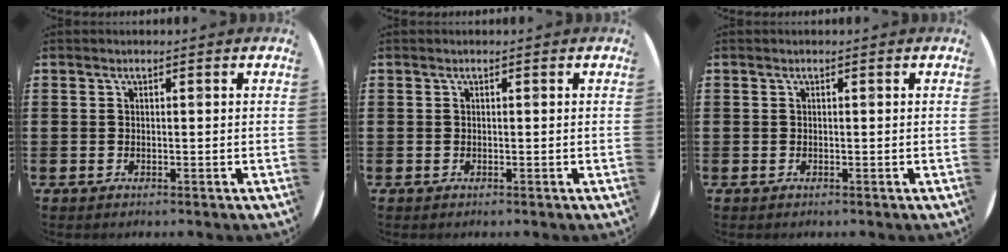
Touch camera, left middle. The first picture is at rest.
{"total": 0.0}
{"total": 0.0}